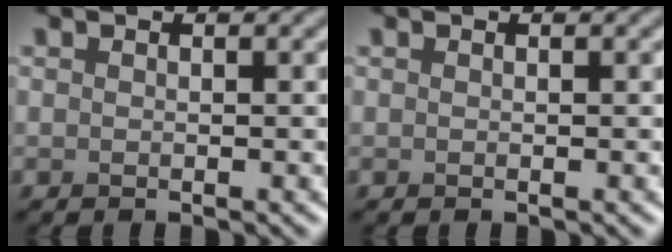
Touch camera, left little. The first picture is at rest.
{"total": 0.0}